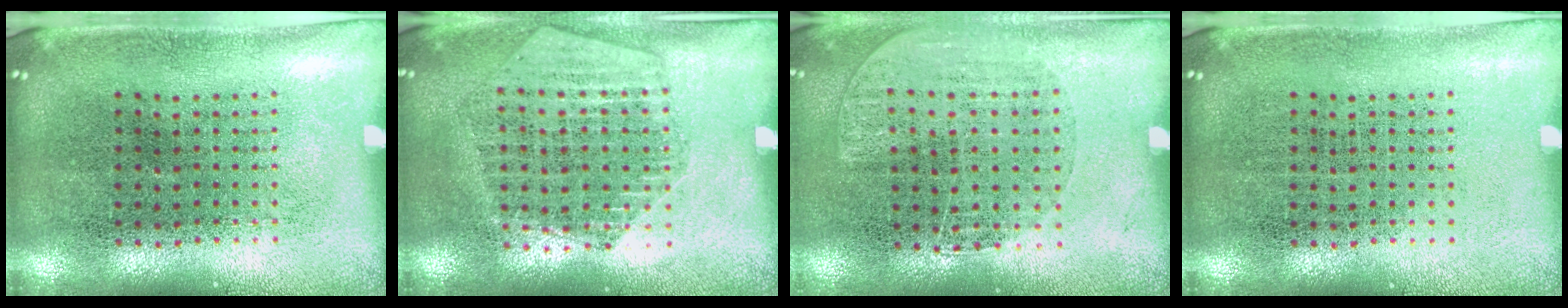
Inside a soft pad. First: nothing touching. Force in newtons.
{"total": 1.5, "press": 1.5, "slide": 0.0}
{"total": 1.1, "press": 1.0, "slide": 0.5}
{"total": 0.0}